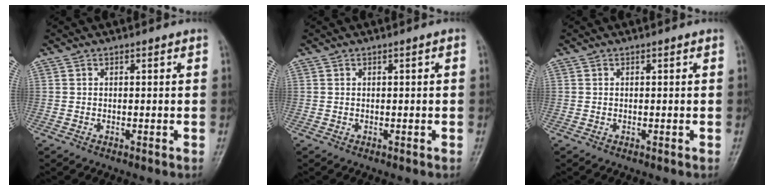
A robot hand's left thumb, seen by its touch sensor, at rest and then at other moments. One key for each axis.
{"total": 0.6, "fx": -0.1, "fy": 0.1, "fz": 0.6, "tx": -0.008, "ty": 0.002, "tz": 0.001}
{"total": 0.0}